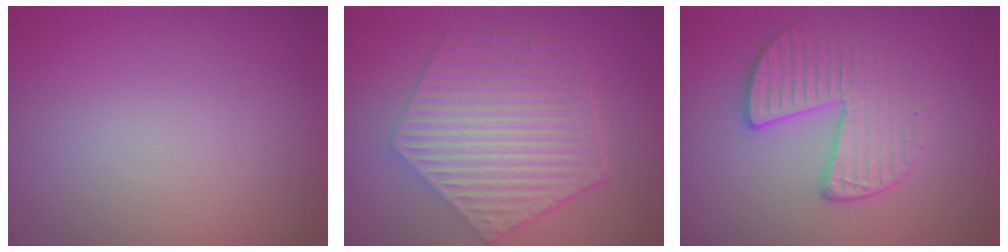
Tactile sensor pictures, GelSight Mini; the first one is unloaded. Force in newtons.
{"total": 6.6, "press": 4.7, "slide": 4.6}
{"total": 3.3, "press": 3.0, "slide": 1.3}